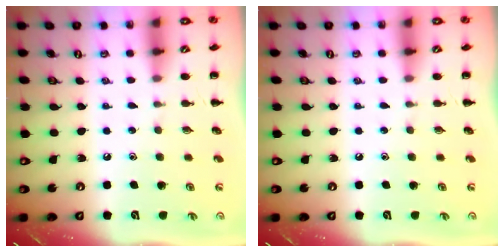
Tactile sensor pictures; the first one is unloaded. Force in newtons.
{"total": 0.0}